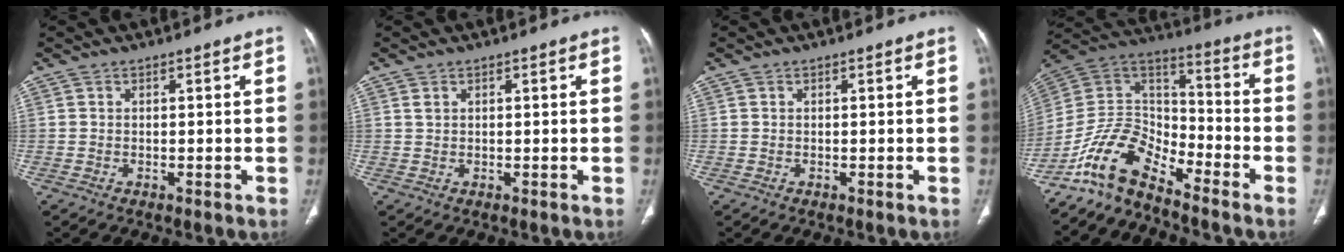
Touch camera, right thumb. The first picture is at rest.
{"total": 0.7, "force": [0.4, 0.4, 0.3], "torque": [-0.007, 0.004, 0.009]}
{"total": 0.0}
{"total": 11.8, "force": [-9.7, 4.5, 4.8], "torque": [-0.082, 0.093, -0.198]}